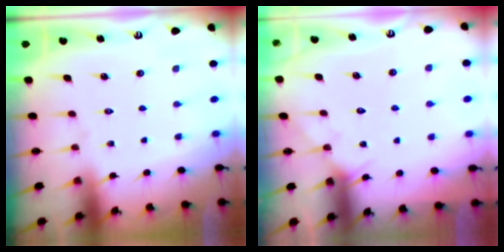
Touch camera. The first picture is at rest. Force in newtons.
{"total": 4.7, "press": 4.7, "slide": 0.3}